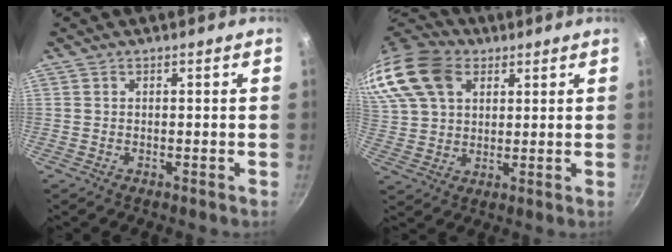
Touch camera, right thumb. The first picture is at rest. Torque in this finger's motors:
{"motor_torque": [-1.29, 2.08, 0.76, -0.17, 0.18]}